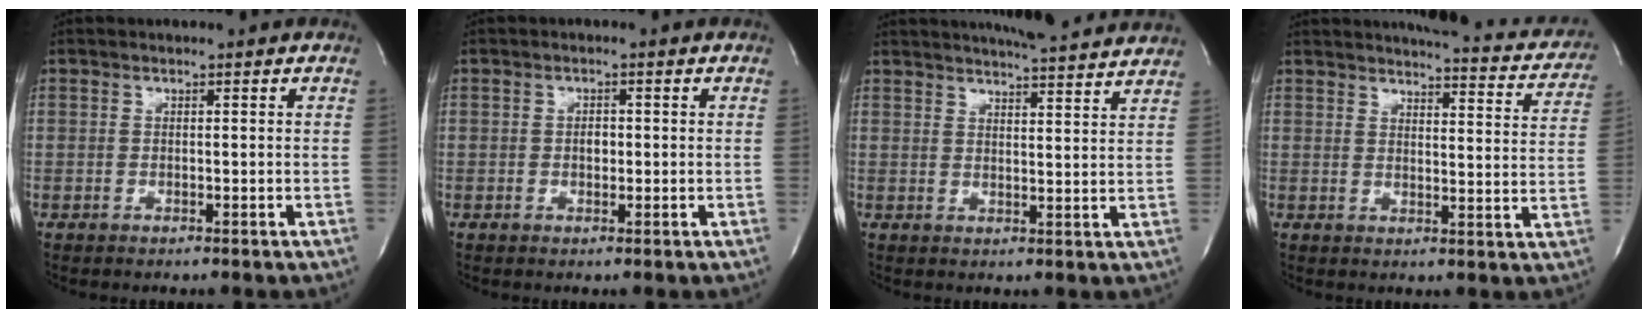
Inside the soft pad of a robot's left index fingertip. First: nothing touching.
{"total": 1.5, "force": [-0.3, 0.9, 1.2], "torque": [-0.019, 0.001, -0.004]}
{"total": 13.0, "force": [12.0, 0.6, 4.9], "torque": [-0.075, 0.000, 0.146]}
{"total": 16.1, "force": [14.8, 3.3, 5.4], "torque": [-0.048, -0.041, 0.153]}